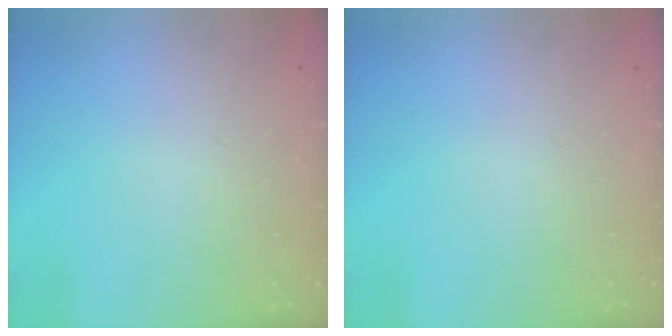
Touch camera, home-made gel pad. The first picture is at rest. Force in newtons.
{"total": 0.0}